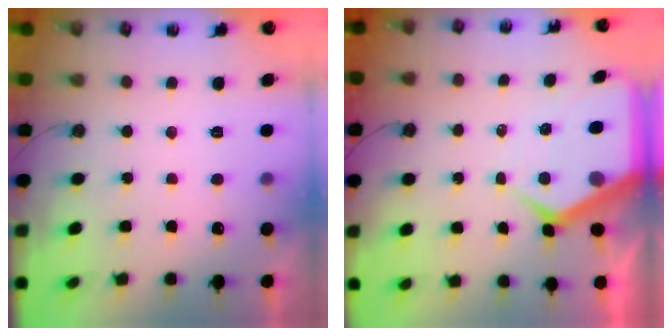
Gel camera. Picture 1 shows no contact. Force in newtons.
{"total": 8.8, "press": 8.8, "slide": 0.9}